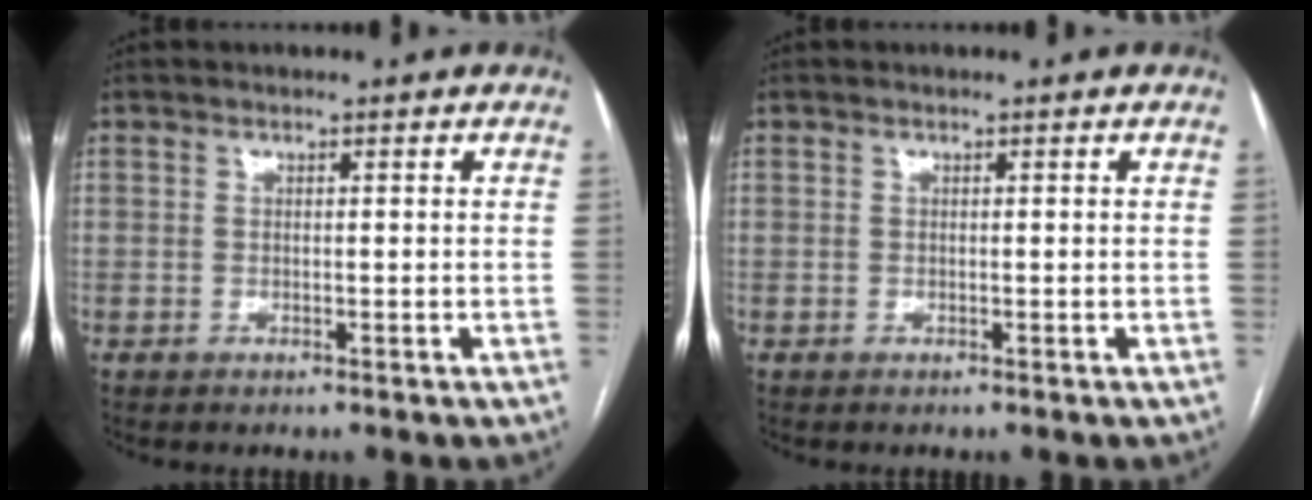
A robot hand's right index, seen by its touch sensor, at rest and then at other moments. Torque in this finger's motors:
{"motor_torque": [0.00, 0.00, 0.00, 0.00]}